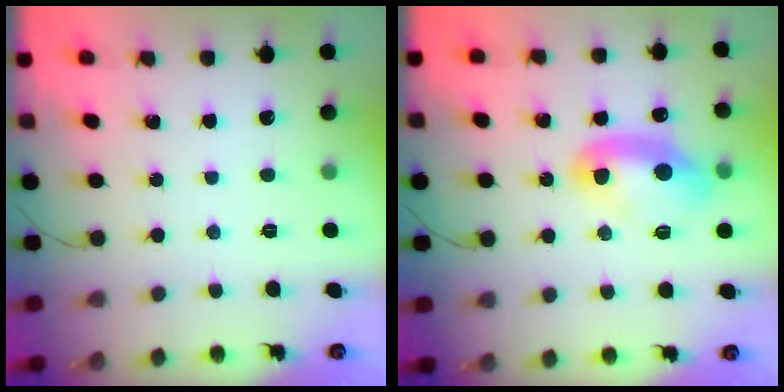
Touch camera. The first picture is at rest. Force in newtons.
{"total": 10.2, "press": 10.2, "slide": 0.9}